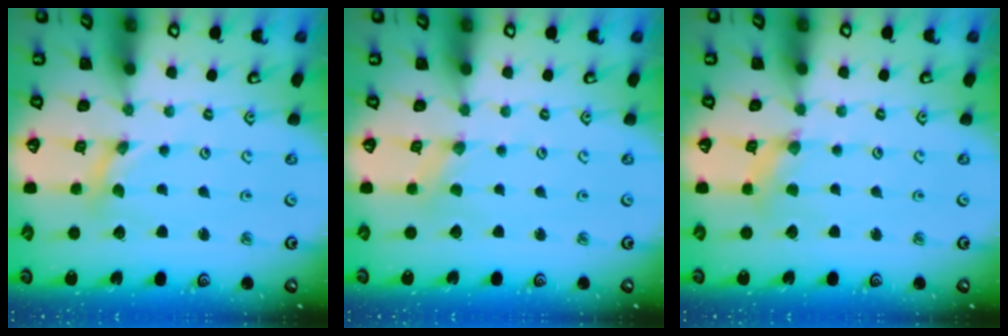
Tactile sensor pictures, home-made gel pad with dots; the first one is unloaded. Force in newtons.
{"total": 0.0}
{"total": 2.8, "press": 2.8, "slide": 0.3}